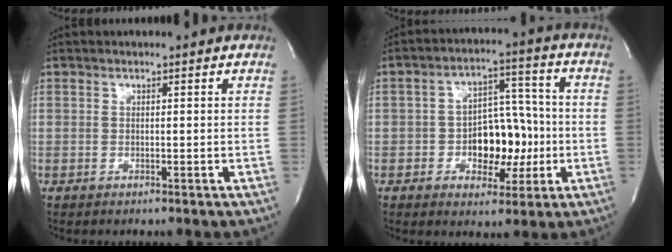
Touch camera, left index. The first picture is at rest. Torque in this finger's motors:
{"motor_torque": [1.07, 0.26, 0.19, 0.03]}